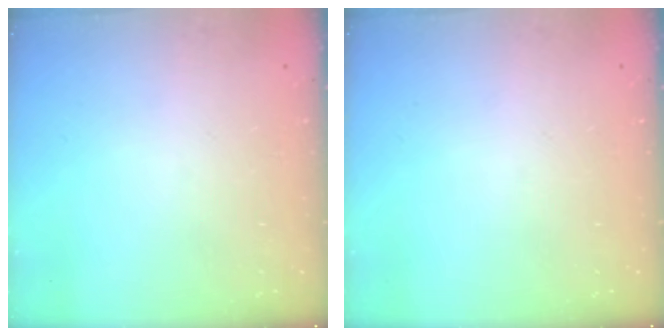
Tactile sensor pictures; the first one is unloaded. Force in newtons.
{"total": 0.0}